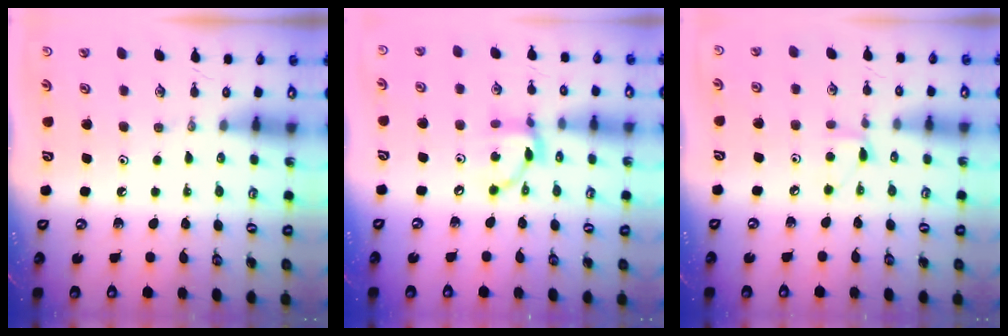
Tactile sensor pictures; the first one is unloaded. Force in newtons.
{"total": 11.3, "press": 11.3, "slide": 0.8}
{"total": 5.2, "press": 5.1, "slide": 0.8}